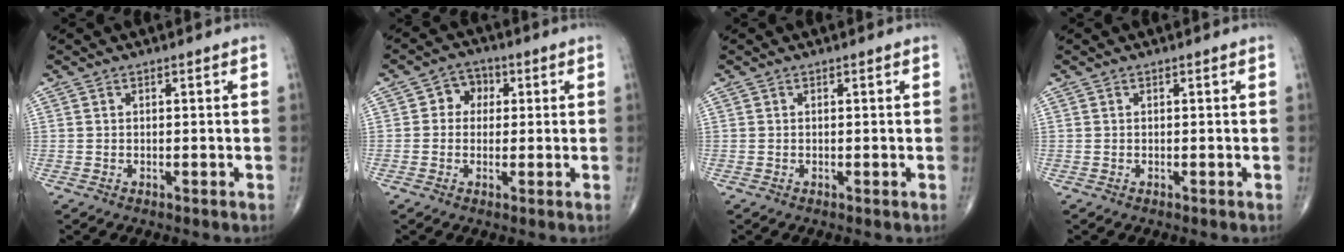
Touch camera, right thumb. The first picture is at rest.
{"total": 4.7, "force": [0.8, 4.1, 2.1], "torque": [-0.001, 0.009, 0.003]}
{"total": 0.0}
{"total": 0.0}